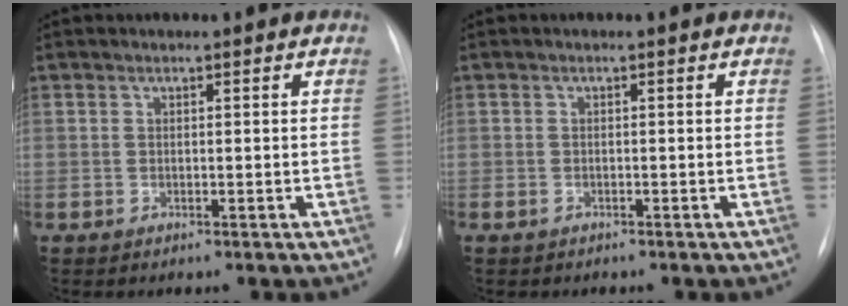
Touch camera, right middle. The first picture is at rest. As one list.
[{"total": 0.7, "force": [-0.6, 0.4, 0.1], "torque": [-0.010, -0.001, -0.008]}]